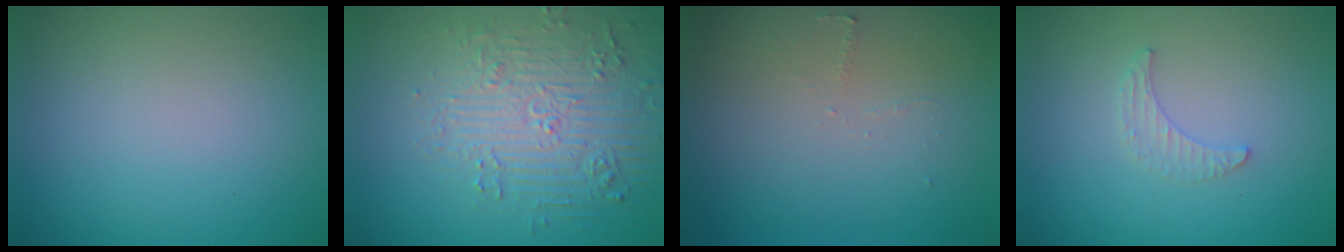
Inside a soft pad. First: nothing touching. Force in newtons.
{"total": 4.6, "press": 4.6, "slide": 0.8}
{"total": 0.9, "press": 0.8, "slide": 0.3}
{"total": 1.3, "press": 1.3, "slide": 0.4}